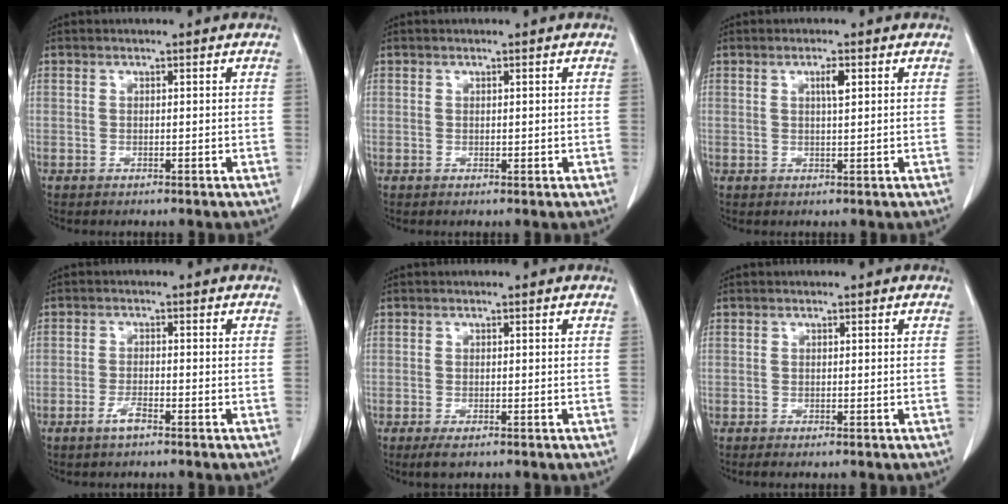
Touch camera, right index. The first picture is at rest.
{"total": 0.6, "force": [0.0, 0.4, 0.4], "torque": [-0.006, -0.001, 0.002]}
{"total": 2.0, "force": [0.8, 0.2, 1.8], "torque": [-0.030, 0.001, 0.012]}
{"total": 2.4, "force": [-1.7, 0.4, 1.7], "torque": [-0.034, 0.001, -0.034]}
{"total": 2.2, "force": [-1.4, 0.6, 1.5], "torque": [-0.028, -0.005, -0.022]}
{"total": 0.8, "force": [-0.5, 0.0, 0.5], "torque": [-0.011, -0.001, -0.008]}